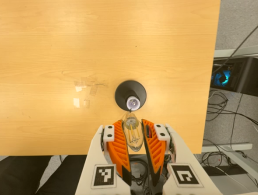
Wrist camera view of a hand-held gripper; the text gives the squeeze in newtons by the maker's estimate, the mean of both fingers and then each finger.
{"total": 20.6, "left": 23.9, "right": 17.2}